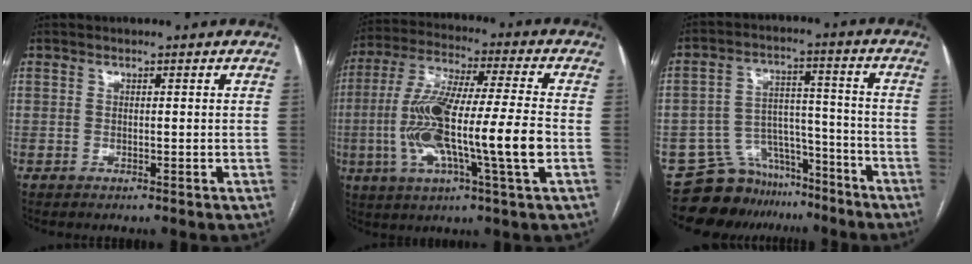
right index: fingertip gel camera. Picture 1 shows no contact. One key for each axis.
{"total": 17.3, "fx": -3.0, "fy": 1.1, "fz": 17.0, "tx": -0.332, "ty": 0.002, "tz": -0.056}
{"total": 10.5, "fx": -9.0, "fy": 5.5, "fz": 0.4, "tx": 0.006, "ty": 0.059, "tz": -0.145}